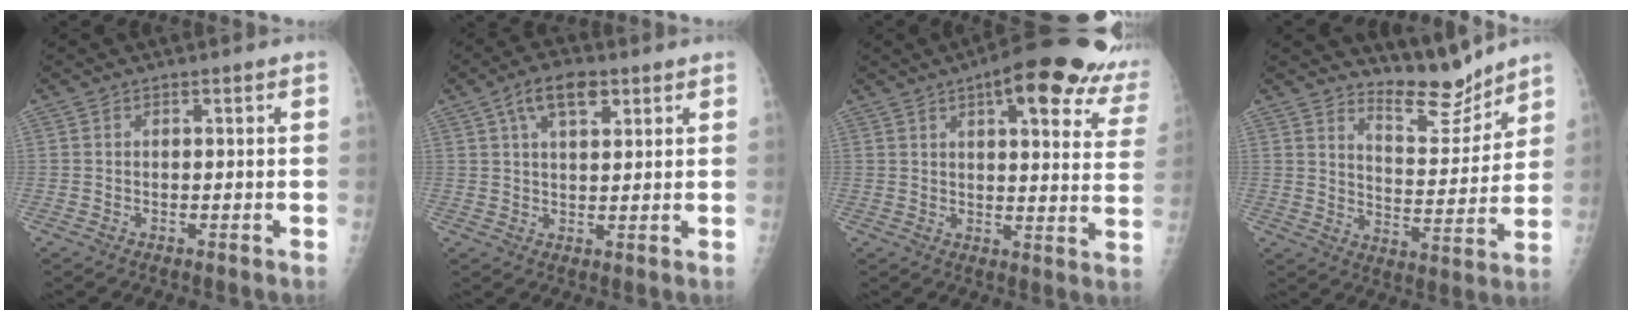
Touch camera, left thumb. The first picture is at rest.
{"total": 7.2, "force": [3.6, 3.4, 5.3], "torque": [-0.079, -0.001, 0.060]}
{"total": 22.3, "force": [13.6, 6.8, 16.2], "torque": [-0.173, -0.019, 0.154]}
{"total": 9.1, "force": [8.6, 2.3, 2.1], "torque": [-0.003, -0.078, 0.149]}